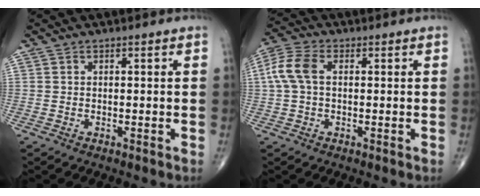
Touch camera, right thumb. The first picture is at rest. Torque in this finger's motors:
{"motor_torque": [-0.10, 0.15, 0.13, -0.12, 0.06]}